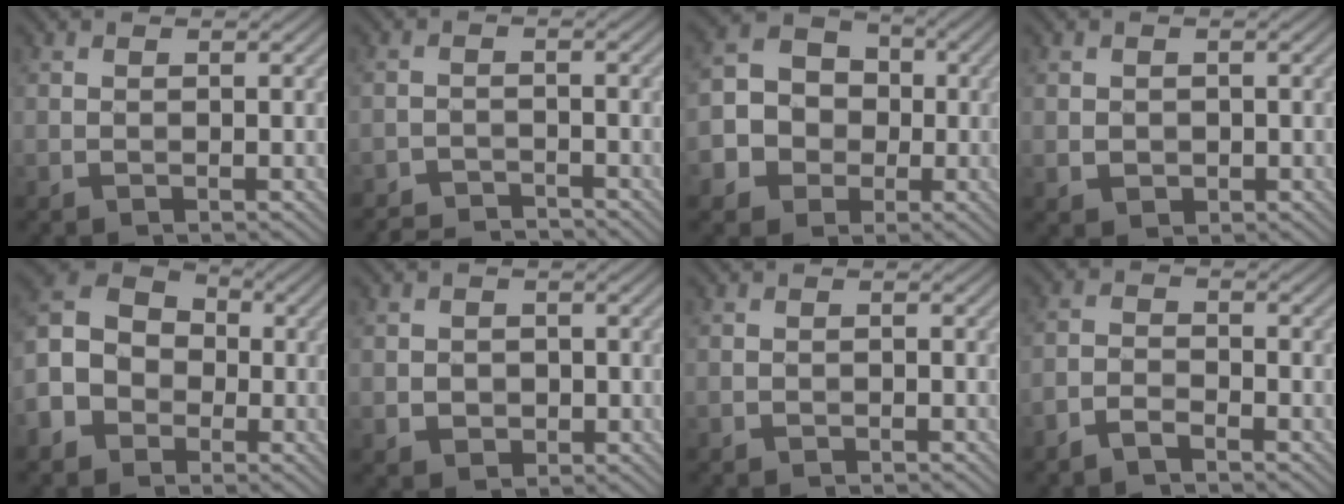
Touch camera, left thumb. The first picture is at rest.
{"total": 3.6, "force": [-3.5, 0.5, 0.7], "torque": [-0.009, -0.001, -0.067]}
{"total": 7.6, "force": [-1.6, 6.8, 2.9], "torque": [-0.065, -0.005, -0.051]}
{"total": 1.4, "force": [0.0, 1.3, 0.5], "torque": [-0.013, -0.008, 0.000]}
{"total": 9.2, "force": [-3.4, 7.3, 4.3], "torque": [-0.110, -0.022, -0.075]}
{"total": 2.2, "force": [-0.4, 1.9, 0.8], "torque": [-0.017, -0.008, -0.008]}
{"total": 0.6, "force": [-0.5, 0.1, 0.2], "torque": [0.001, 0.001, -0.010]}
{"total": 2.7, "force": [-2.3, 0.6, 1.3], "torque": [-0.030, 0.001, -0.053]}